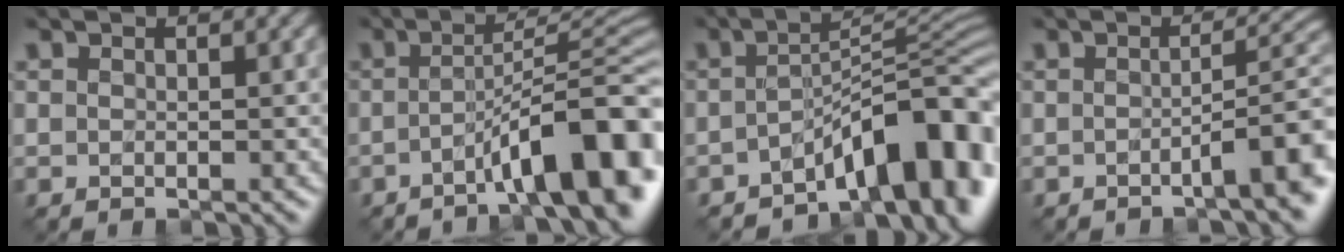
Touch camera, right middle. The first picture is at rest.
{"total": 9.5, "force": [-3.8, 1.9, 8.5], "torque": [-0.107, 0.018, -0.063]}
{"total": 9.7, "force": [-5.1, 3.2, 7.6], "torque": [-0.075, 0.016, -0.089]}
{"total": 5.8, "force": [-2.4, 1.2, 5.2], "torque": [-0.060, 0.011, -0.042]}